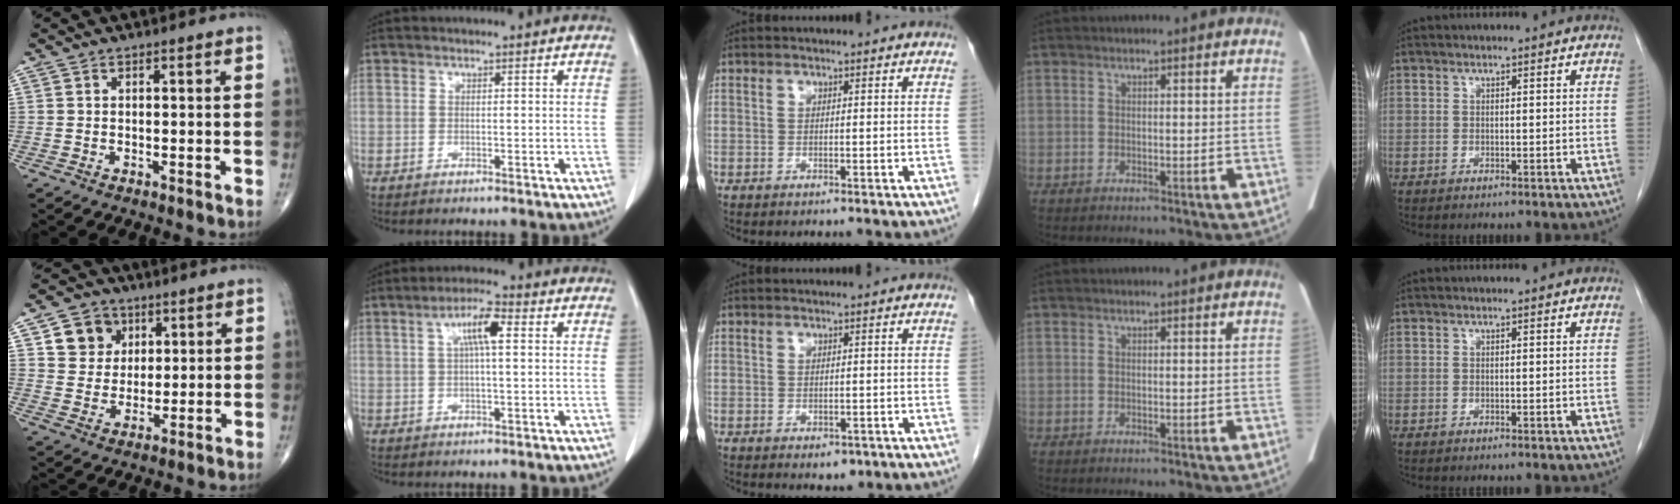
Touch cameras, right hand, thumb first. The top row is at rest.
{"thumb": {"total": 8.0, "force": [3.3, 6.9, 2.3], "torque": [-0.007, -0.010, 0.057]}, "index": {"total": 6.3, "force": [1.7, 1.4, 5.9], "torque": [-0.112, 0.016, 0.032]}, "middle": {"total": 1.6, "force": [-0.9, 1.0, 0.9], "torque": [-0.009, 0.002, -0.005]}}